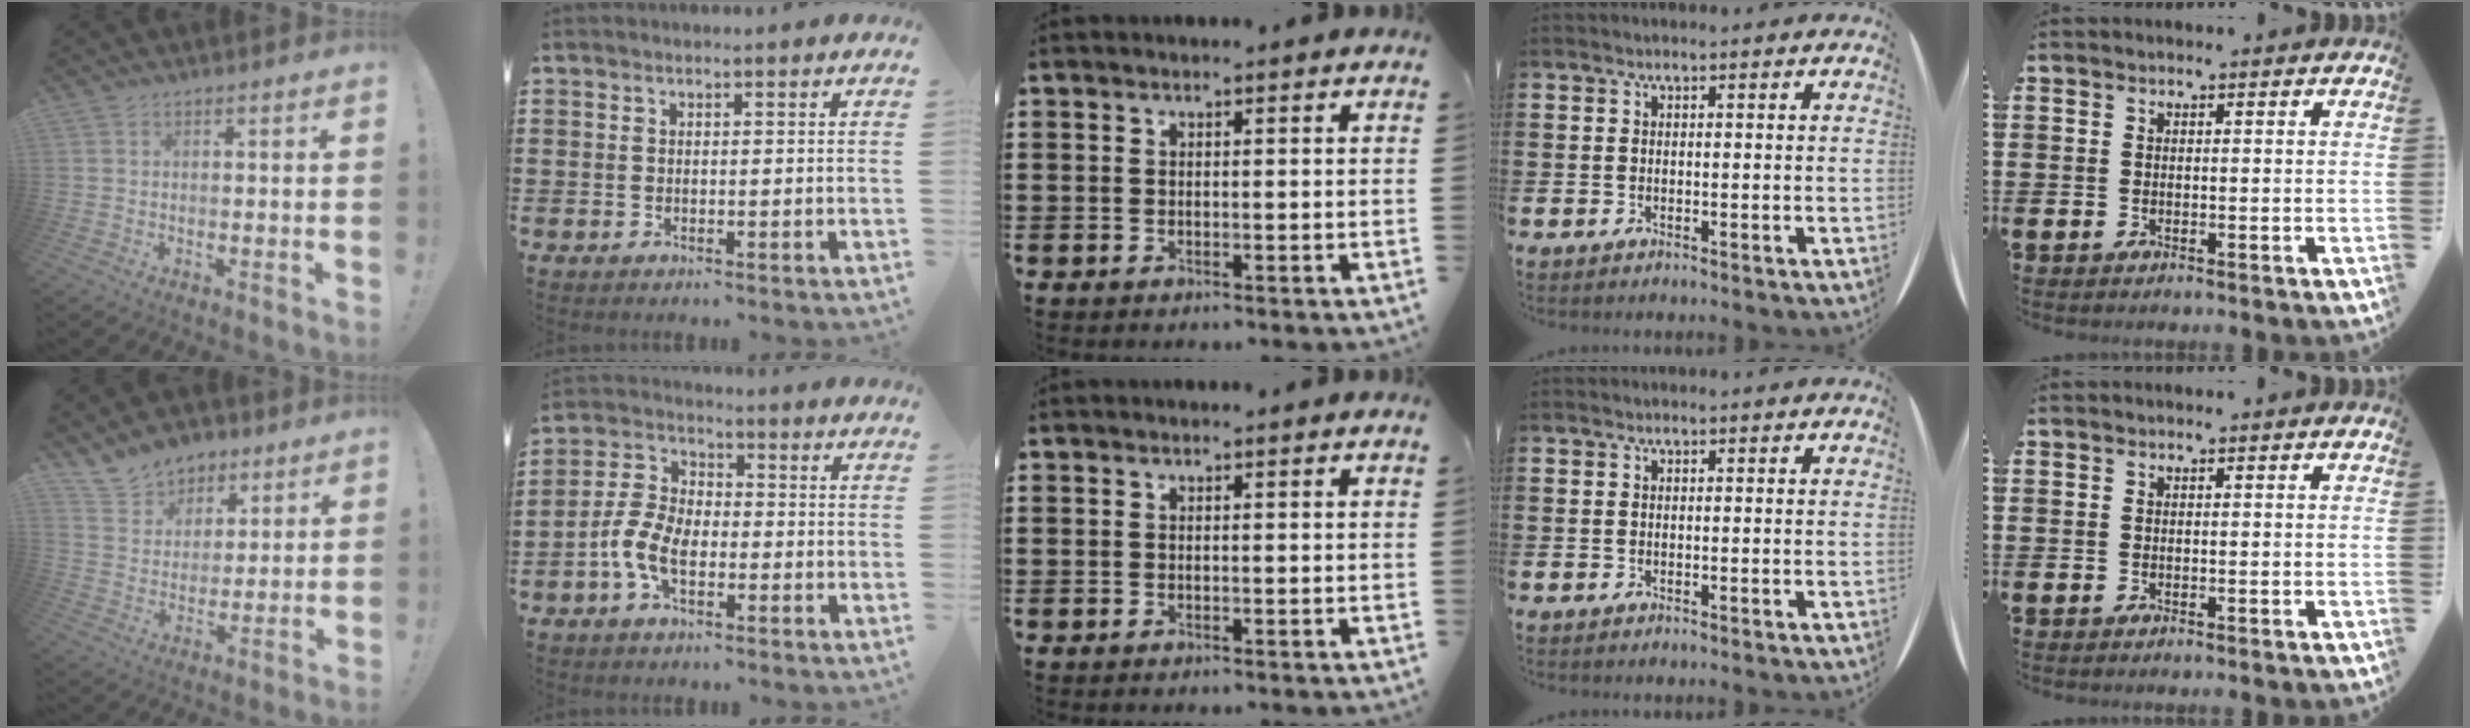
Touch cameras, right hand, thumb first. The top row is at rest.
{"thumb": {"total": 10.9, "force": [8.1, 7.1, 1.6], "torque": [-0.032, -0.061, 0.162]}, "index": {"total": 7.0, "force": [-2.7, 3.8, 5.2], "torque": [-0.139, -0.003, -0.061]}}